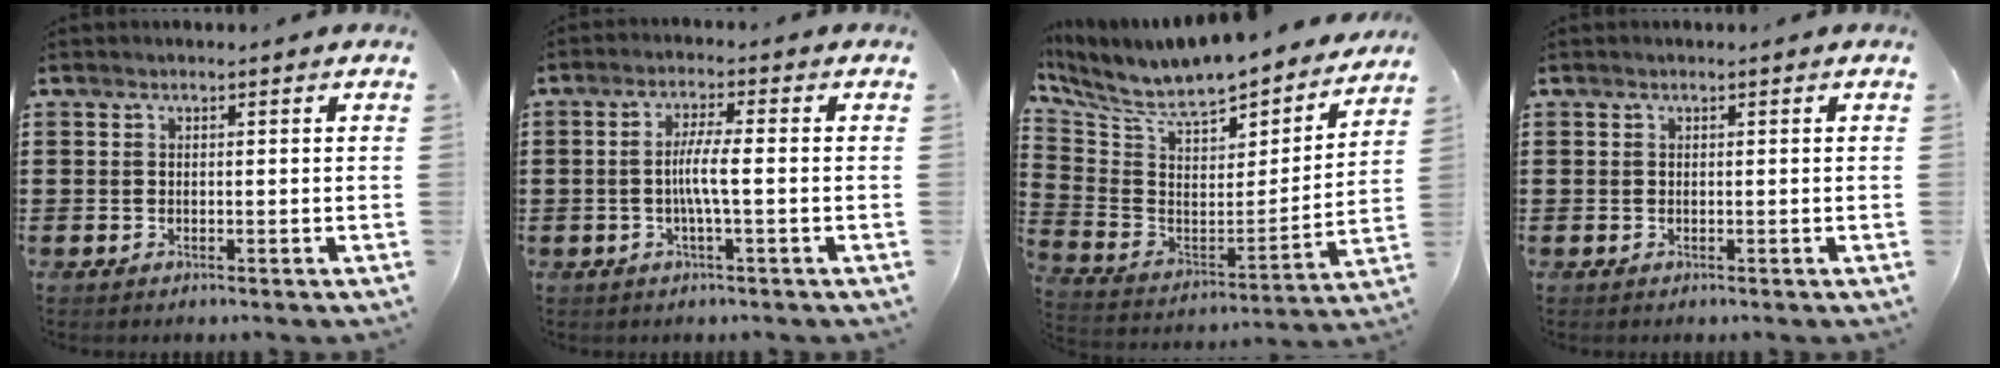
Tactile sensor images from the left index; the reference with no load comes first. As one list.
[{"total": 4.8, "force": [-0.7, 0.3, 4.8], "torque": [-0.091, -0.004, -0.019]}, {"total": 7.6, "force": [6.6, 2.0, 3.0], "torque": [-0.097, -0.064, 0.109]}, {"total": 0.0}]